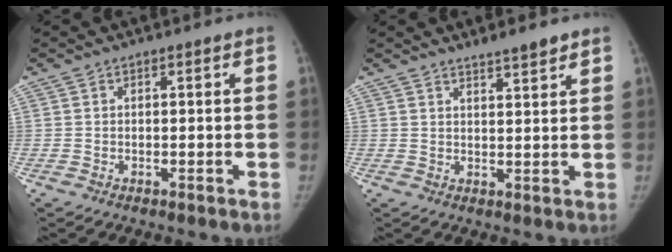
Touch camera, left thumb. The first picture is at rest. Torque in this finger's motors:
{"motor_torque": [-0.16, -0.30, 0.51, -0.42, 0.00]}